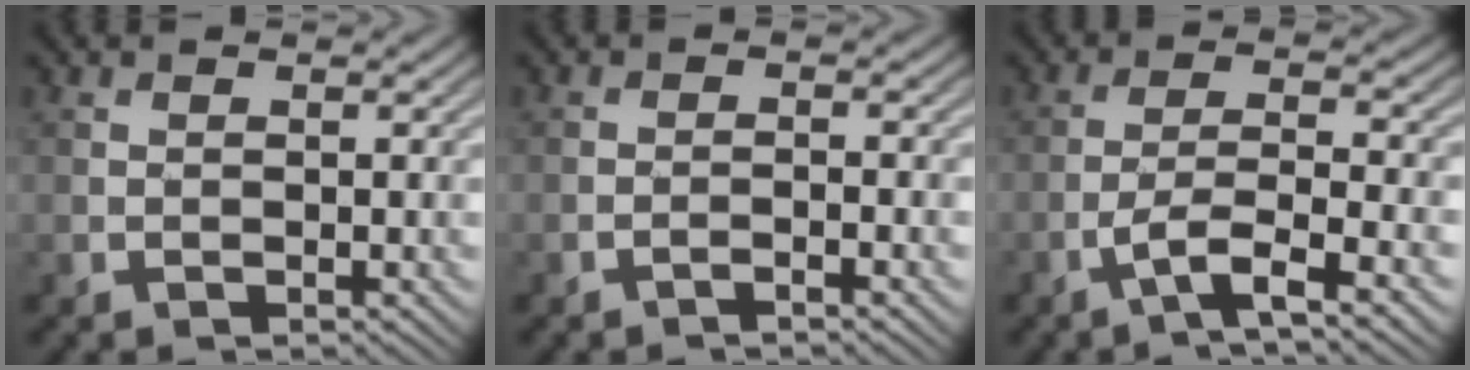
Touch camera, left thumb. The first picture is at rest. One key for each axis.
{"total": 1.3, "fx": -1.1, "fy": 0.0, "fz": 0.7, "tx": -0.014, "ty": 0.002, "tz": -0.024}
{"total": 5.7, "fx": -3.4, "fy": 0.9, "fz": 4.5, "tx": -0.082, "ty": 0.006, "tz": -0.072}